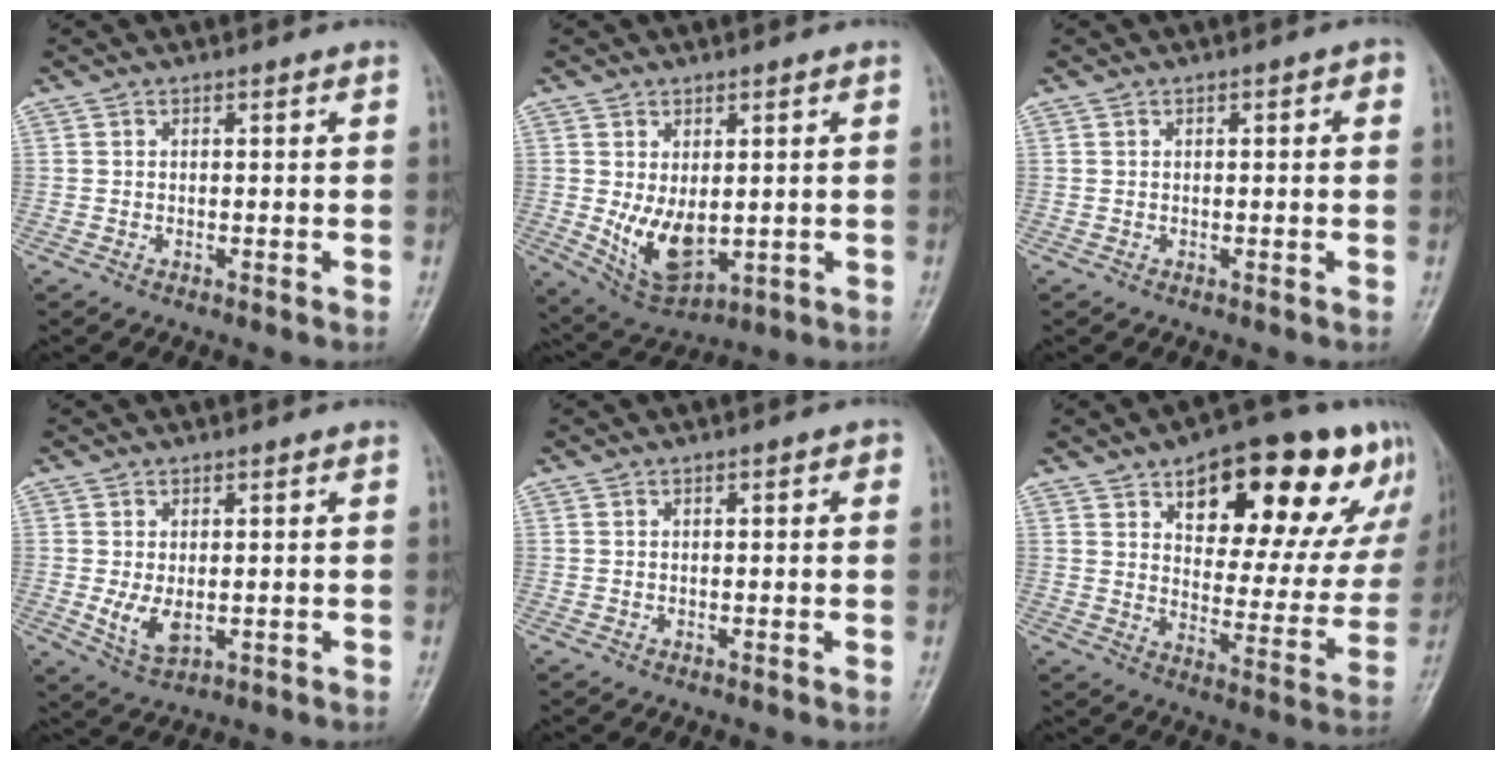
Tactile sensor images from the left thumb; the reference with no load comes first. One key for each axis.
{"total": 9.3, "fx": -0.4, "fy": 5.3, "fz": 7.6, "tx": -0.119, "ty": -0.014, "tz": 0.013}
{"total": 2.2, "fx": 0.4, "fy": 0.9, "fz": 2.0, "tx": -0.022, "ty": 0.005, "tz": 0.001}
{"total": 5.1, "fx": -0.5, "fy": 2.9, "fz": 4.2, "tx": -0.080, "ty": -0.008, "tz": 0.001}
{"total": 1.8, "fx": 0.4, "fy": 0.8, "fz": 1.6, "tx": -0.018, "ty": 0.003, "tz": 0.001}
{"total": 24.2, "fx": 13.1, "fy": 10.8, "fz": 17.3, "tx": -0.181, "ty": -0.025, "tz": 0.189}